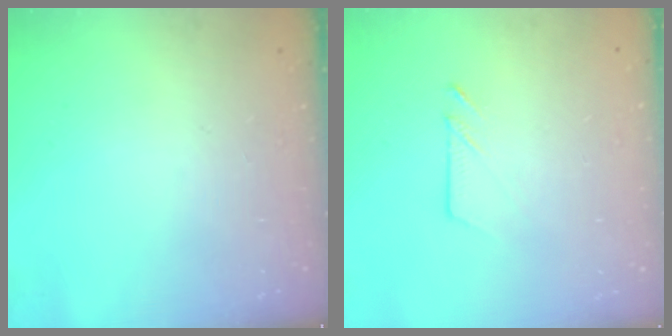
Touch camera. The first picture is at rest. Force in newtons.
{"total": 2.5, "press": 2.5, "slide": 0.4}